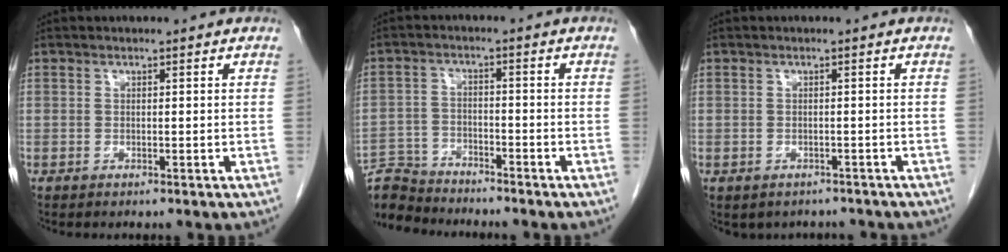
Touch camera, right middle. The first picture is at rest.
{"total": 7.1, "force": [-7.1, 0.9, -0.4], "torque": [0.008, 0.000, -0.134]}
{"total": 3.6, "force": [-2.9, 2.0, 0.5], "torque": [-0.004, 0.009, -0.032]}